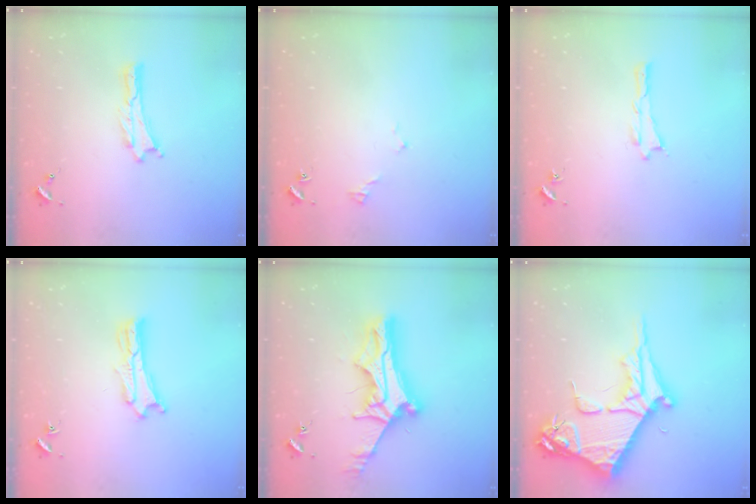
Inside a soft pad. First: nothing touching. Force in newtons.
{"total": 2.9, "press": 2.9, "slide": 0.3}
{"total": 0.0}
{"total": 2.5, "press": 2.5, "slide": 0.1}
{"total": 12.6, "press": 12.6, "slide": 1.0}
{"total": 11.6, "press": 11.5, "slide": 1.1}